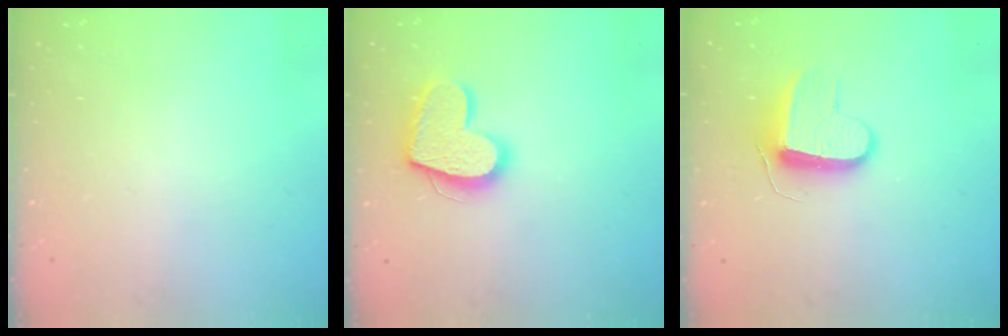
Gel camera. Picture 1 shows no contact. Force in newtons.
{"total": 15.8, "press": 15.7, "slide": 1.4}
{"total": 9.6, "press": 9.6, "slide": 0.2}